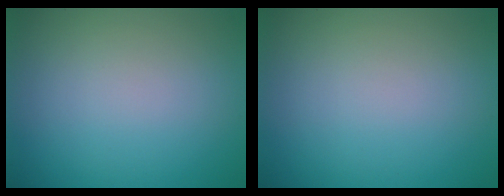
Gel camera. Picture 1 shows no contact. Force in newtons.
{"total": 0.0}